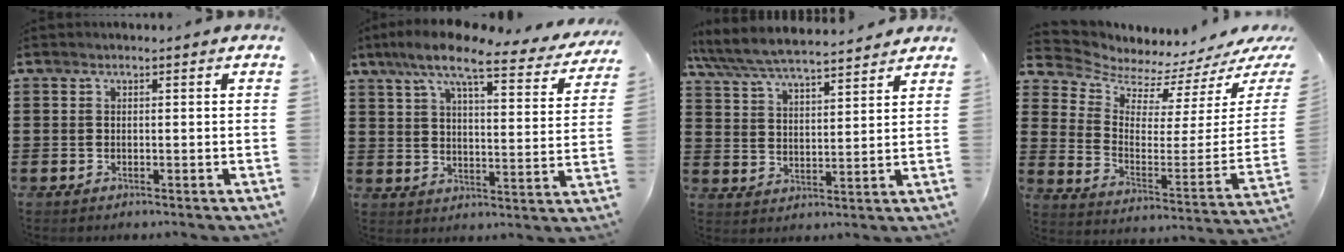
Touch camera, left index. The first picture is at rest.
{"total": 10.0, "force": [7.9, 1.3, 5.9], "torque": [-0.136, -0.037, 0.131]}
{"total": 6.5, "force": [6.2, 0.9, 1.9], "torque": [-0.064, -0.031, 0.108]}
{"total": 4.2, "force": [4.0, 0.9, 0.6], "torque": [-0.036, -0.059, 0.063]}